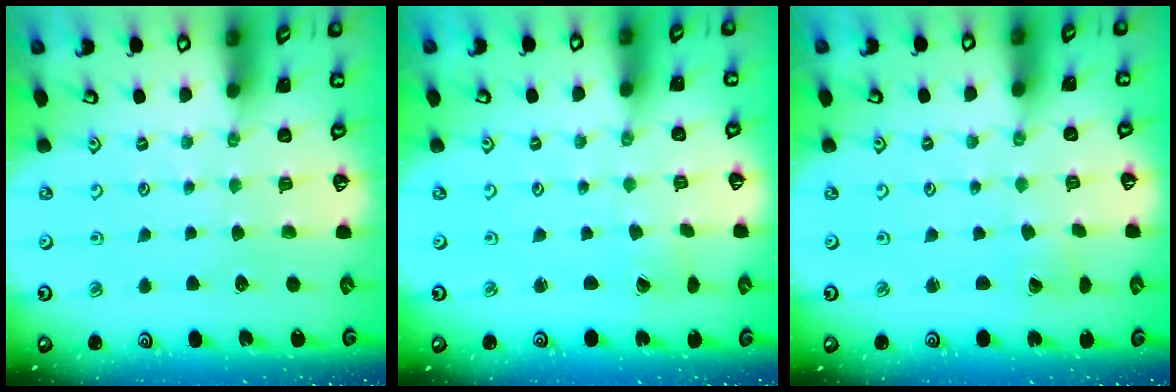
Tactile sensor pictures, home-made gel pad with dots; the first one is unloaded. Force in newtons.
{"total": 0.0}
{"total": 1.5, "press": 1.5, "slide": 0.0}